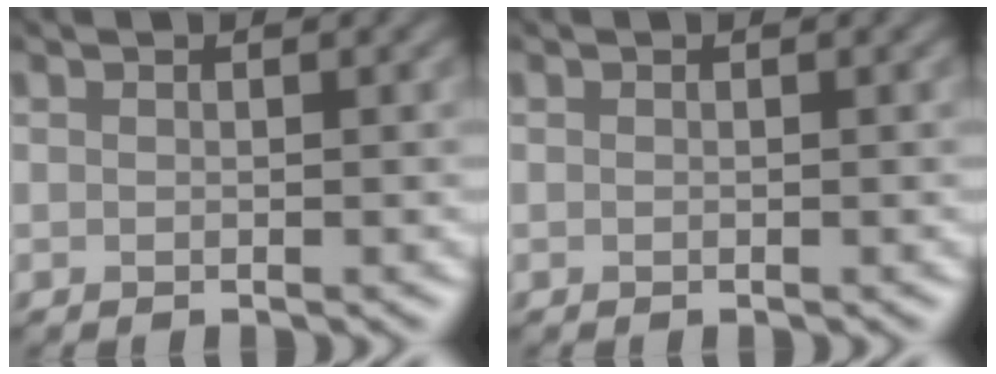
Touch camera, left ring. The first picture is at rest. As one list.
[{"total": 0.0}]